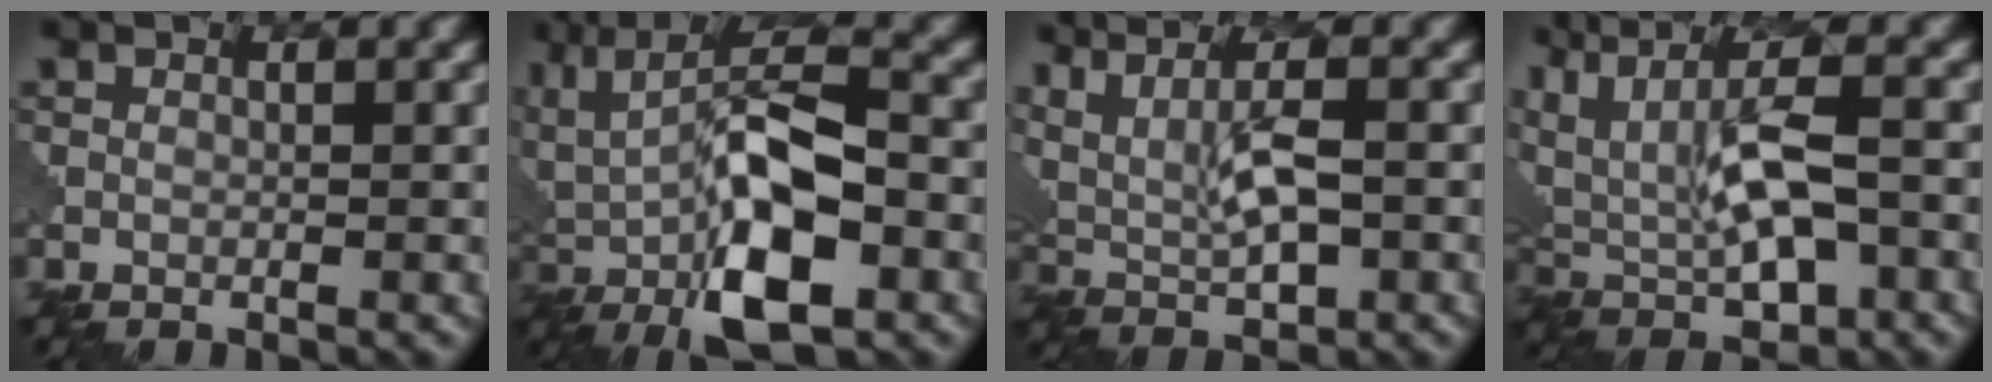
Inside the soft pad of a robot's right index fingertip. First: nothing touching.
{"total": 11.6, "force": [-1.6, 4.8, 10.4], "torque": [-0.172, 0.008, -0.036]}
{"total": 5.1, "force": [1.9, 1.8, 4.4], "torque": [-0.096, -0.002, 0.046]}
{"total": 9.1, "force": [1.5, 4.2, 8.0], "torque": [-0.149, 0.010, 0.023]}